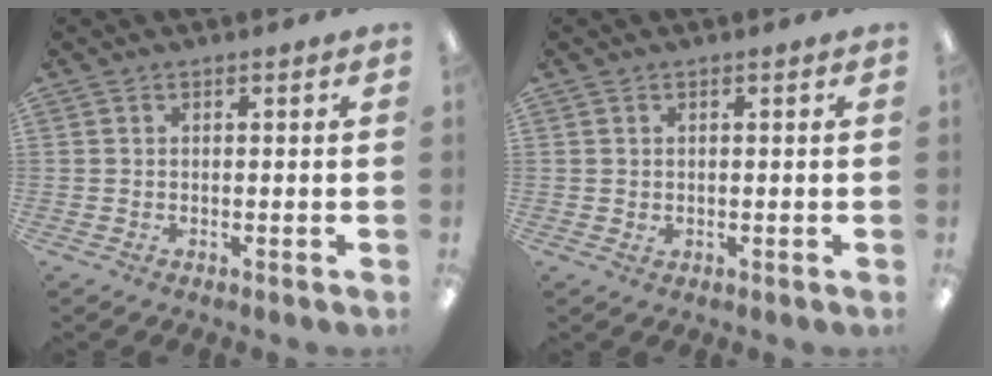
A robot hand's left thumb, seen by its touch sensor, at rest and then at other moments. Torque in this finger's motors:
{"motor_torque": [-0.30, 0.20, -0.19, 0.08, 0.02]}